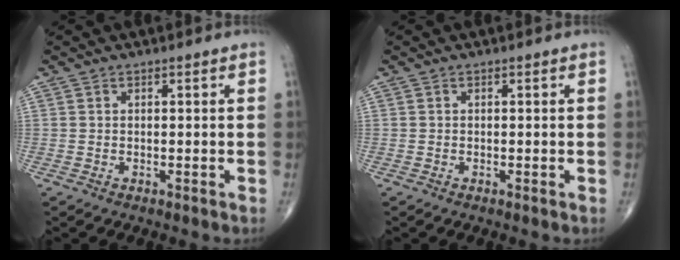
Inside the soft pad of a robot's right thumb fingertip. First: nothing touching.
{"total": 0.0}